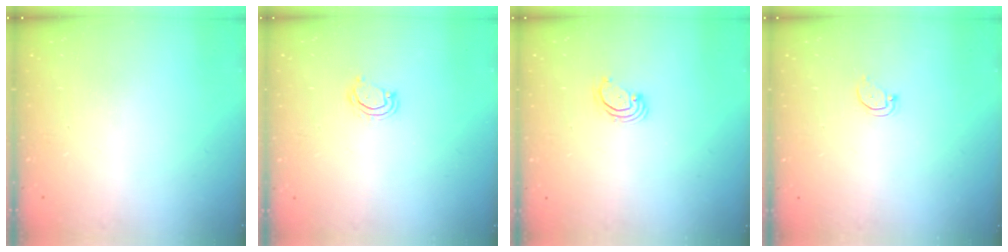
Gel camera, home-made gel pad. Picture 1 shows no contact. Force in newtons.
{"total": 4.7, "press": 4.6, "slide": 0.4}
{"total": 3.0, "press": 3.0, "slide": 0.3}
{"total": 2.4, "press": 2.4, "slide": 0.2}